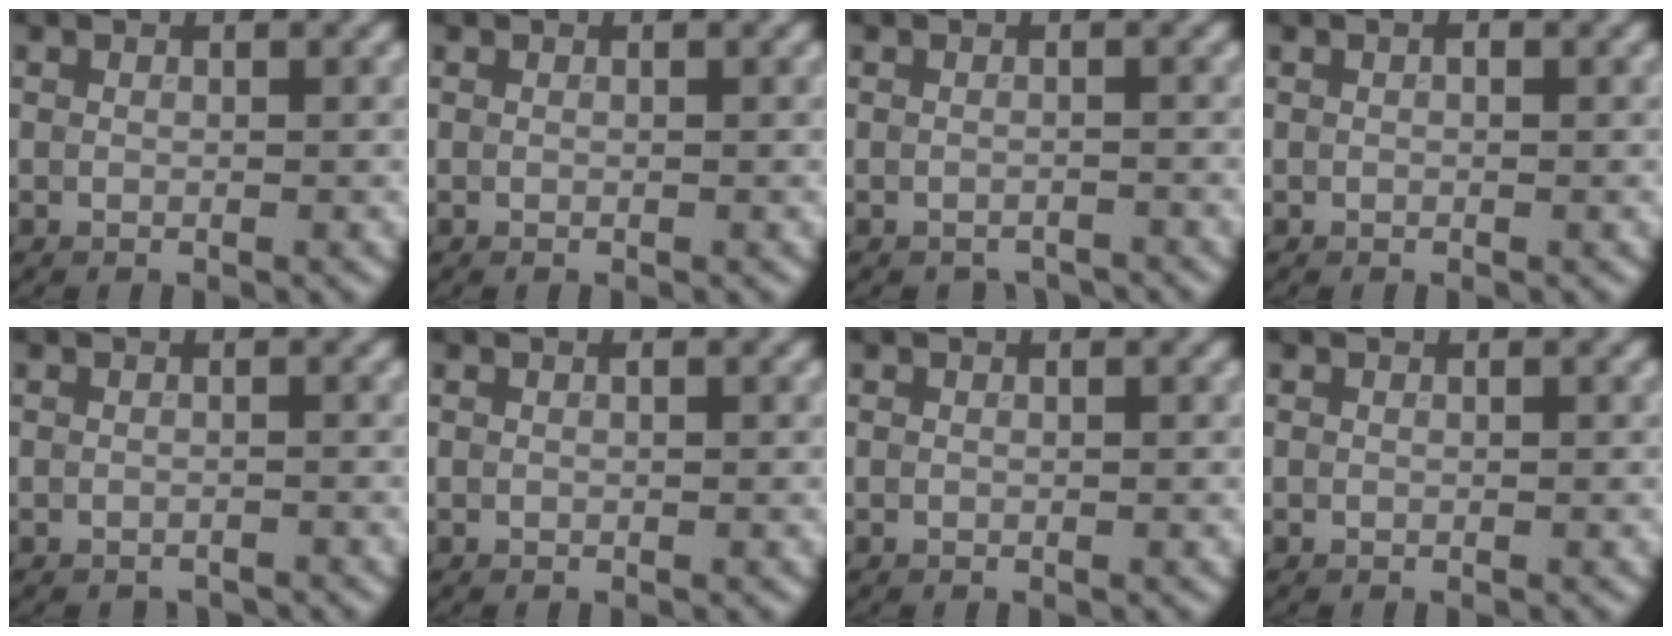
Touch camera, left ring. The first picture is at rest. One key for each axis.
{"total": 0.0}
{"total": 1.6, "fx": -1.5, "fy": 0.3, "fz": 0.2, "tx": 0.002, "ty": -0.001, "tz": -0.022}
{"total": 0.5, "fx": 0.1, "fy": 0.3, "fz": 0.4, "tx": -0.007, "ty": 0.001, "tz": 0.000}
{"total": 1.0, "fx": -1.0, "fy": 0.1, "fz": 0.1, "tx": 0.001, "ty": -0.003, "tz": -0.016}
{"total": 0.0}
{"total": 0.0}
{"total": 0.0}